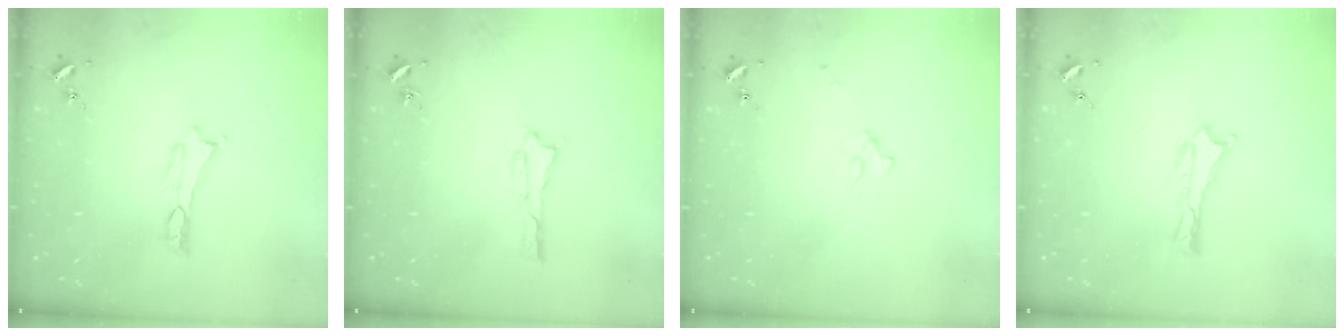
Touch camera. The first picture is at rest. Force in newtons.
{"total": 1.1, "press": 1.1, "slide": 0.1}
{"total": 1.7, "press": 1.6, "slide": 0.2}
{"total": 0.0}